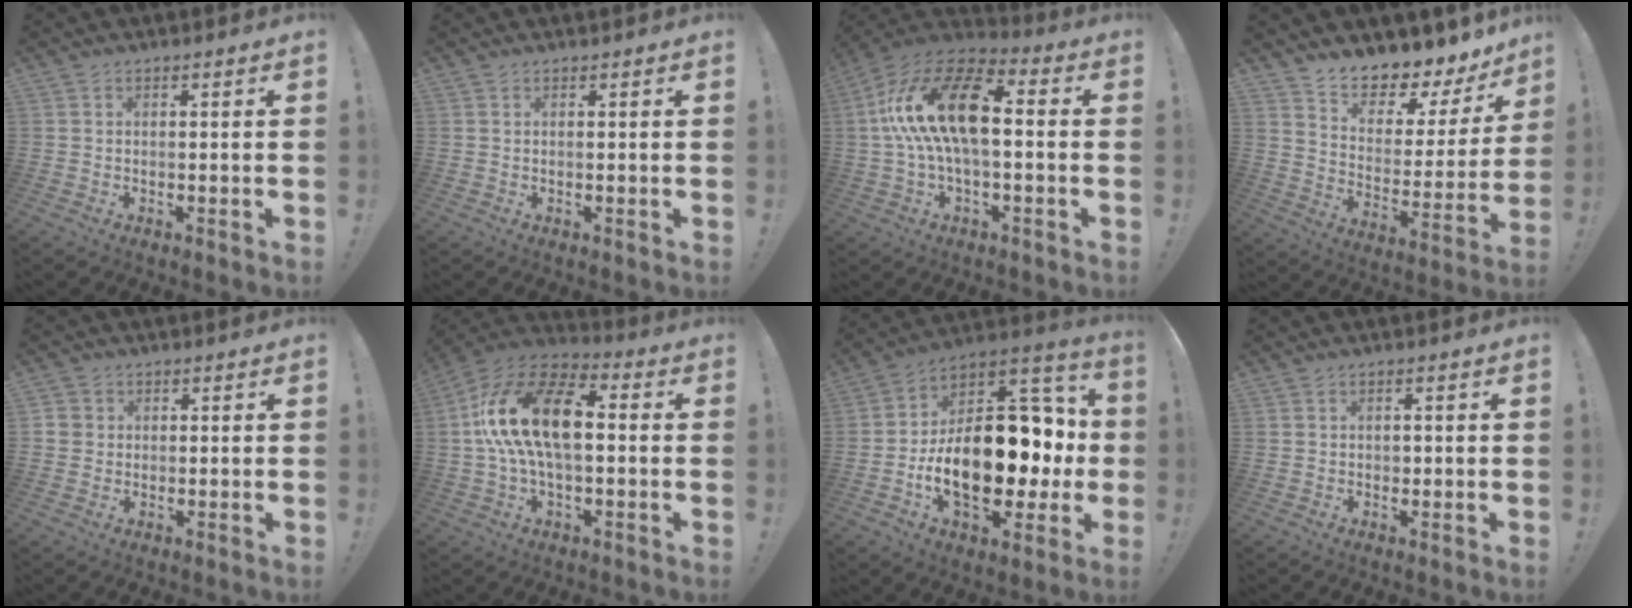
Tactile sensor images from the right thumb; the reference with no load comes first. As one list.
[{"total": 0.7, "force": [0.6, 0.0, -0.2], "torque": [0.012, -0.004, 0.011]}, {"total": 19.6, "force": [2.2, 9.3, 17.1], "torque": [-0.311, 0.011, 0.040]}, {"total": 9.2, "force": [8.4, 2.9, 2.2], "torque": [-0.030, -0.093, 0.141]}, {"total": 2.9, "force": [0.7, 2.8, 0.4], "torque": [-0.003, 0.005, 0.013]}, {"total": 19.7, "force": [2.2, 10.9, 16.3], "torque": [-0.296, 0.014, 0.035]}, {"total": 25.2, "force": [-4.2, 14.0, 20.5], "torque": [-0.328, 0.016, -0.056]}, {"total": 1.1, "force": [-0.3, 0.9, 0.5], "torque": [-0.010, 0.004, -0.005]}]